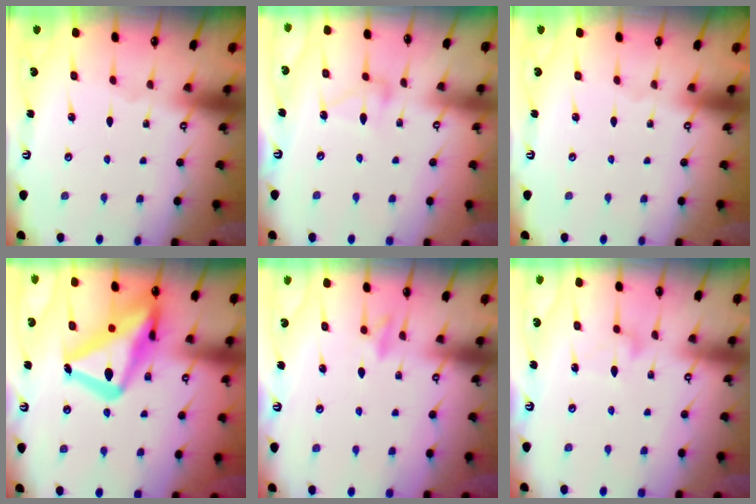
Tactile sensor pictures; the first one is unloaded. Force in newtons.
{"total": 9.1, "press": 9.1, "slide": 0.5}
{"total": 0.0}
{"total": 24.5, "press": 24.4, "slide": 2.0}
{"total": 8.4, "press": 8.3, "slide": 1.7}
{"total": 9.7, "press": 9.7, "slide": 0.5}